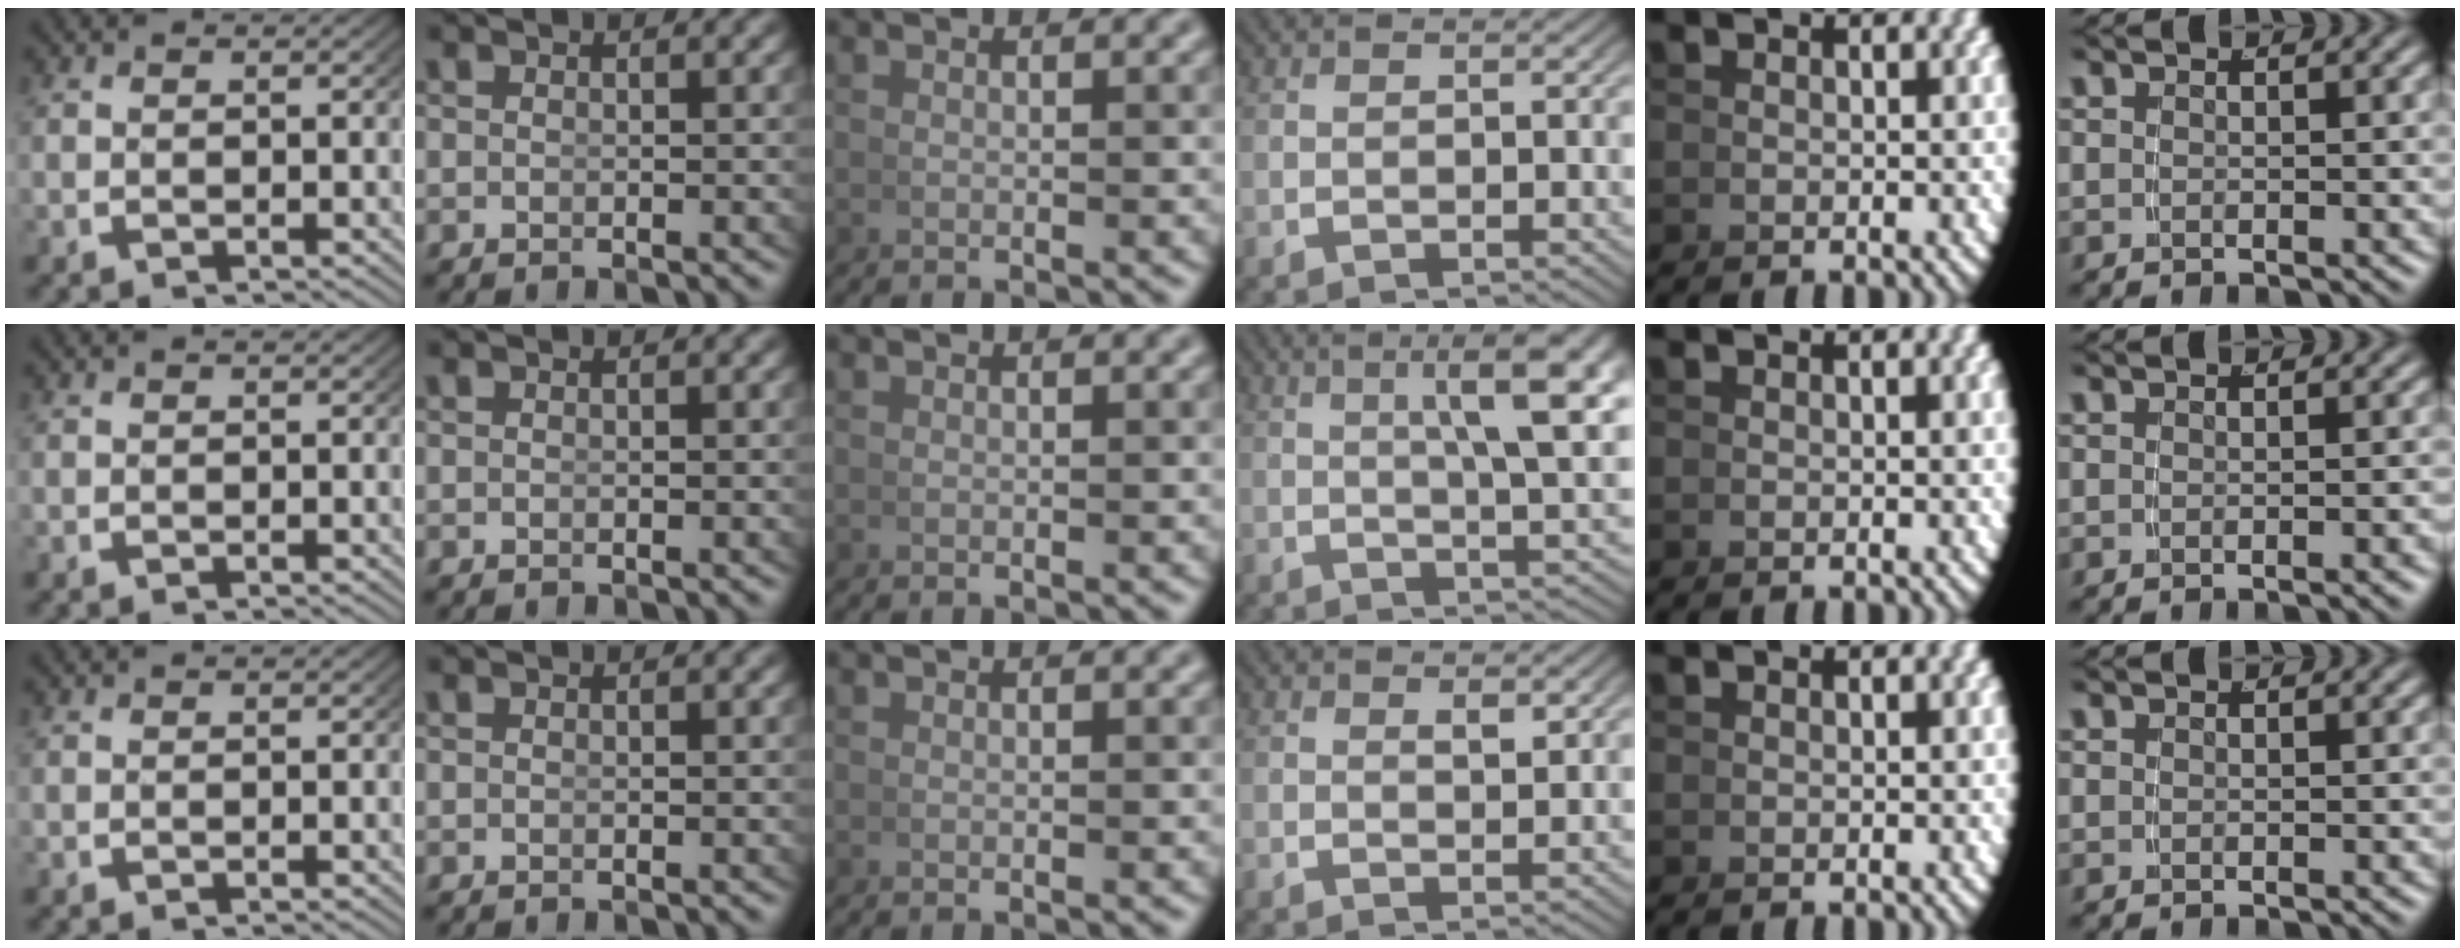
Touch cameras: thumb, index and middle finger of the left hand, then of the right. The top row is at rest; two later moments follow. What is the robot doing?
{"motion": "lift_and_place", "object": "cup"}